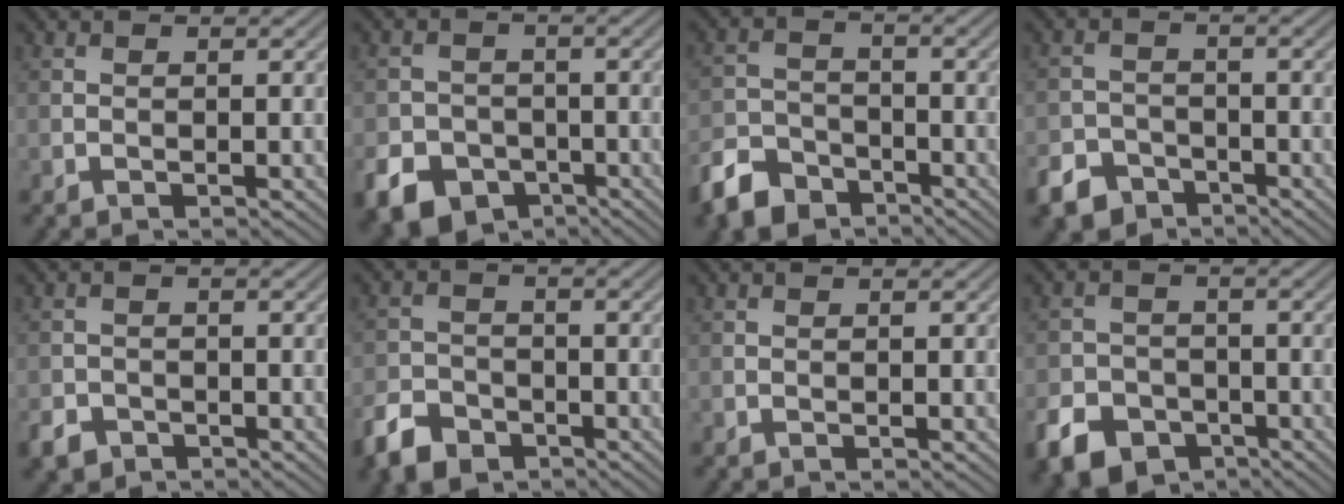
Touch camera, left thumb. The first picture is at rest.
{"total": 7.8, "force": [-4.5, 5.7, 2.8], "torque": [-0.060, -0.017, -0.087]}
{"total": 6.3, "force": [-4.7, 3.4, 2.4], "torque": [-0.055, -0.005, -0.103]}
{"total": 4.8, "force": [-3.6, 2.8, 1.4], "torque": [-0.030, -0.004, -0.071]}
{"total": 2.5, "force": [-1.8, 1.6, 0.8], "torque": [-0.016, -0.005, -0.041]}
{"total": 5.1, "force": [-3.6, 2.9, 2.1], "torque": [-0.049, -0.004, -0.077]}
{"total": 0.0}
{"total": 6.6, "force": [-4.0, 4.5, 2.7], "torque": [-0.060, -0.010, -0.081]}